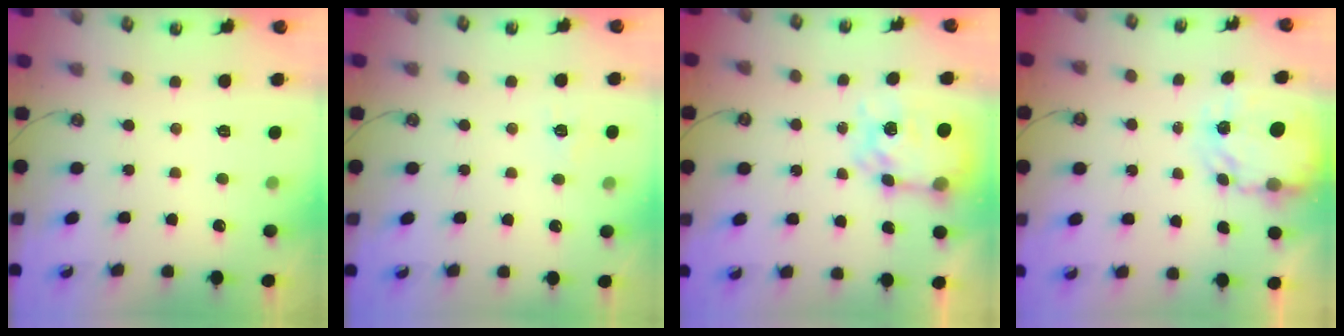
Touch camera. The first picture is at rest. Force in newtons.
{"total": 5.6, "press": 5.5, "slide": 0.6}
{"total": 9.7, "press": 9.7, "slide": 0.9}
{"total": 4.0, "press": 4.0, "slide": 0.3}